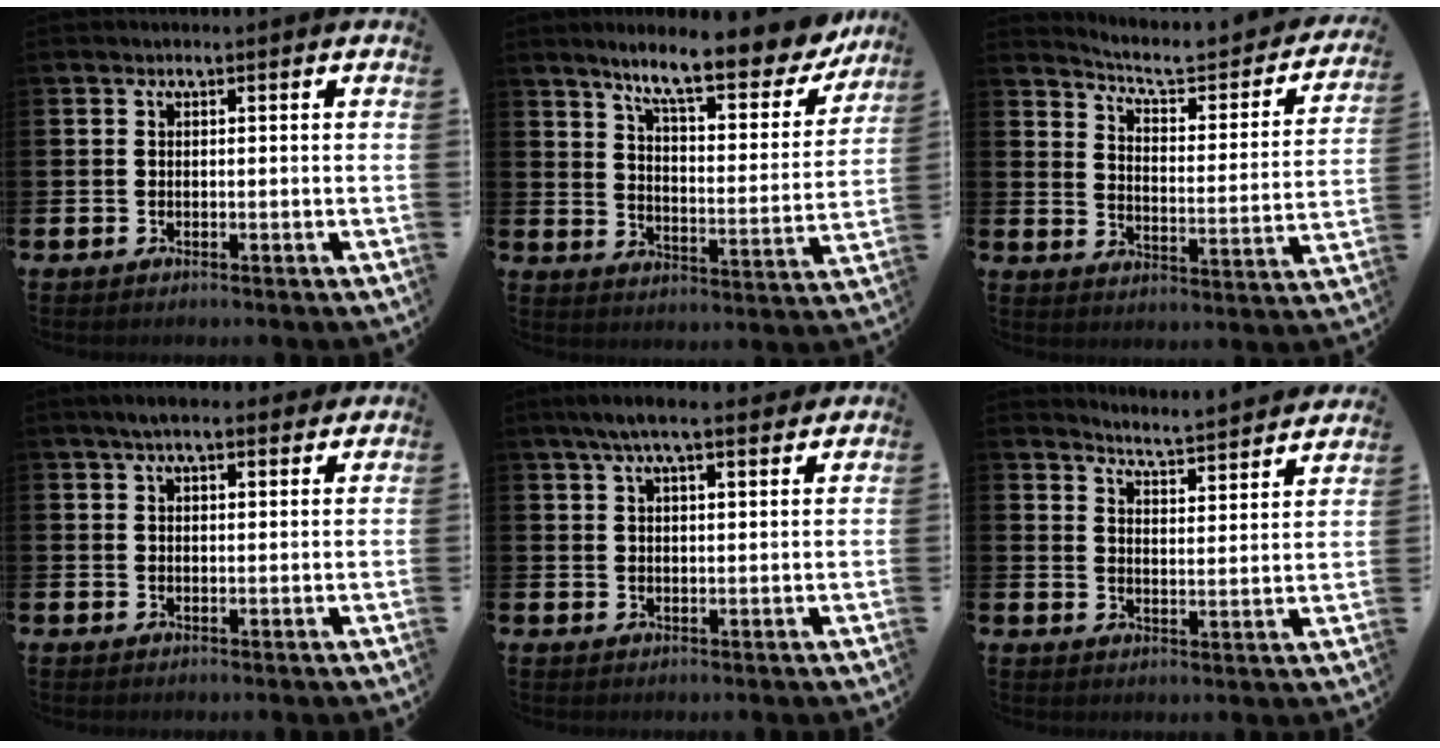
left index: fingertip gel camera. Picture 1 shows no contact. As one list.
[{"total": 9.9, "force": [8.4, 1.7, 5.0], "torque": [-0.109, -0.056, 0.137]}, {"total": 5.6, "force": [4.9, 1.4, 2.3], "torque": [-0.067, -0.038, 0.076]}, {"total": 4.0, "force": [3.4, 1.1, 1.8], "torque": [-0.032, -0.009, 0.059]}, {"total": 5.6, "force": [4.7, 0.9, 2.8], "torque": [-0.055, -0.010, 0.083]}, {"total": 5.0, "force": [5.0, -0.3, 0.3], "torque": [-0.022, -0.048, 0.083]}]